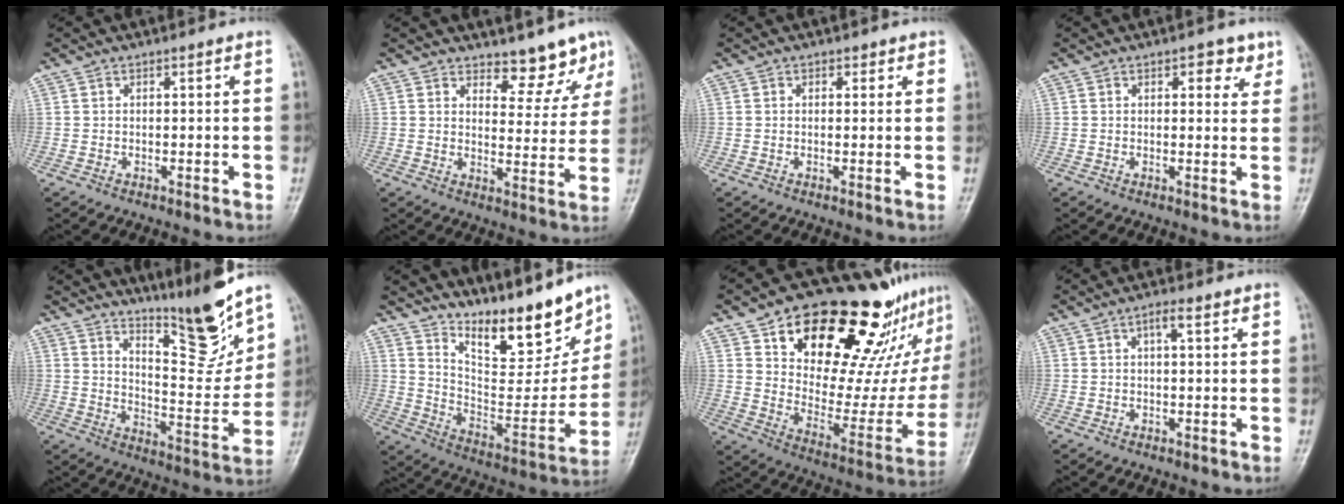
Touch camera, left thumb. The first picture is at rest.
{"total": 7.3, "force": [6.1, 3.2, 2.3], "torque": [0.005, -0.052, 0.081]}
{"total": 1.3, "force": [0.7, 1.1, 0.4], "torque": [0.013, -0.001, 0.004]}
{"total": 3.9, "force": [2.1, 2.2, 2.4], "torque": [-0.005, -0.008, 0.022]}
{"total": 13.3, "force": [10.8, 2.1, 7.5], "torque": [-0.084, -0.088, 0.181]}
{"total": 19.2, "force": [14.5, 6.4, 10.8], "torque": [-0.118, -0.093, 0.241]}
{"total": 30.4, "force": [18.6, 13.8, 19.7], "torque": [-0.247, -0.055, 0.283]}
{"total": 2.6, "force": [1.2, 0.7, 2.2], "torque": [-0.040, 0.007, 0.018]}